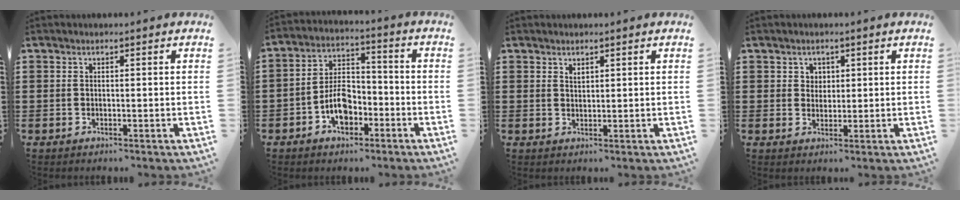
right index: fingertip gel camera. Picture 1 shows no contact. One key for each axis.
{"total": 6.7, "fx": -3.0, "fy": 4.3, "fz": 4.2, "tx": -0.078, "ty": 0.010, "tz": -0.058}
{"total": 1.0, "fx": 0.8, "fy": 0.5, "fz": 0.4, "tx": -0.009, "ty": 0.002, "tz": 0.016}
{"total": 2.0, "fx": 0.9, "fy": 1.7, "fz": 0.2, "tx": -0.010, "ty": 0.010, "tz": 0.016}